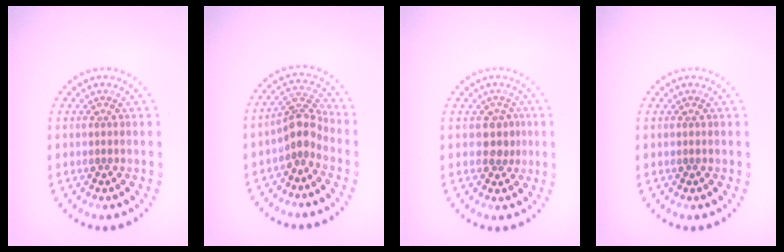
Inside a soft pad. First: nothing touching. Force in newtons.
{"total": 2.9, "press": 2.2, "slide": 1.9}
{"total": 1.9, "press": 1.6, "slide": 1.0}
{"total": 0.0}